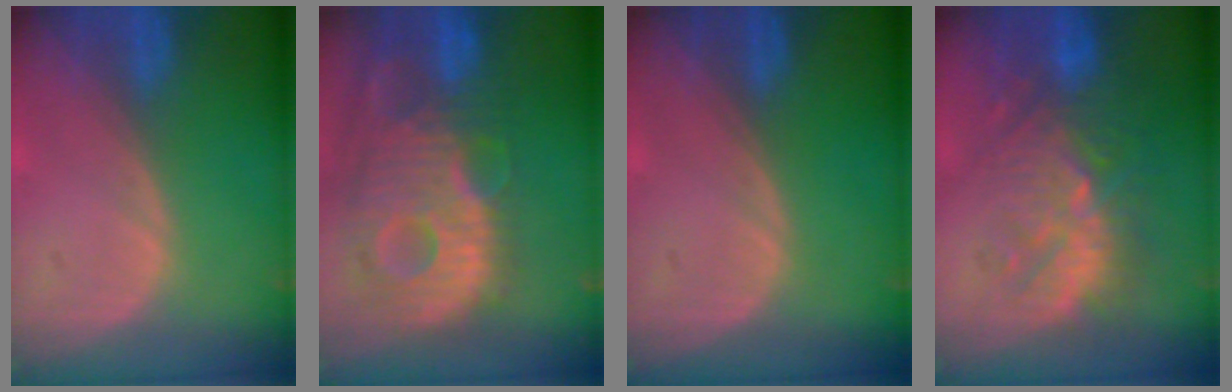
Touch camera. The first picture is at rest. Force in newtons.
{"total": 13.8, "press": 12.0, "slide": 6.8}
{"total": 0.0}
{"total": 9.8, "press": 9.5, "slide": 2.3}